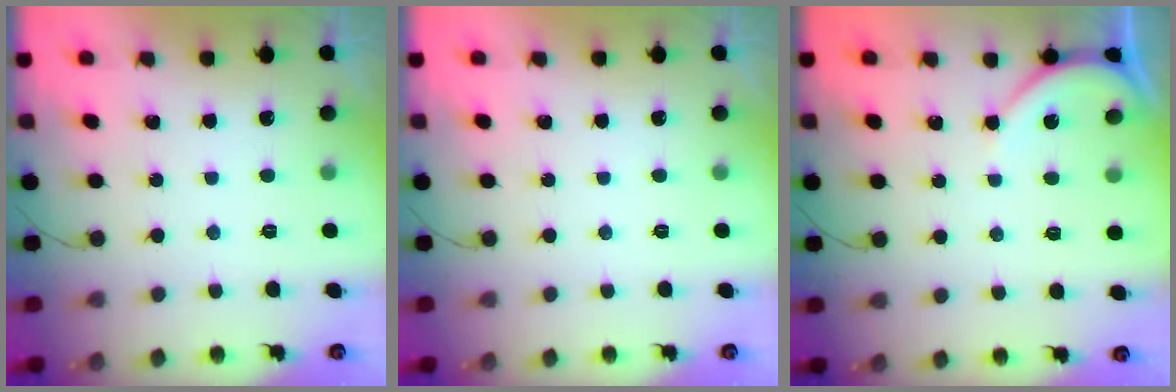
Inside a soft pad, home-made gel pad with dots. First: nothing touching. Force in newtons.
{"total": 0.0}
{"total": 4.7, "press": 4.7, "slide": 0.5}